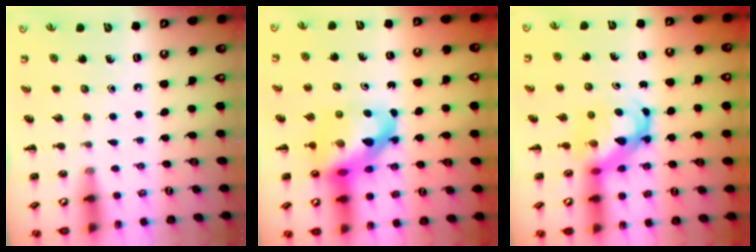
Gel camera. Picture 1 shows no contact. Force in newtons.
{"total": 15.9, "press": 15.3, "slide": 4.2}
{"total": 5.5, "press": 5.3, "slide": 1.3}